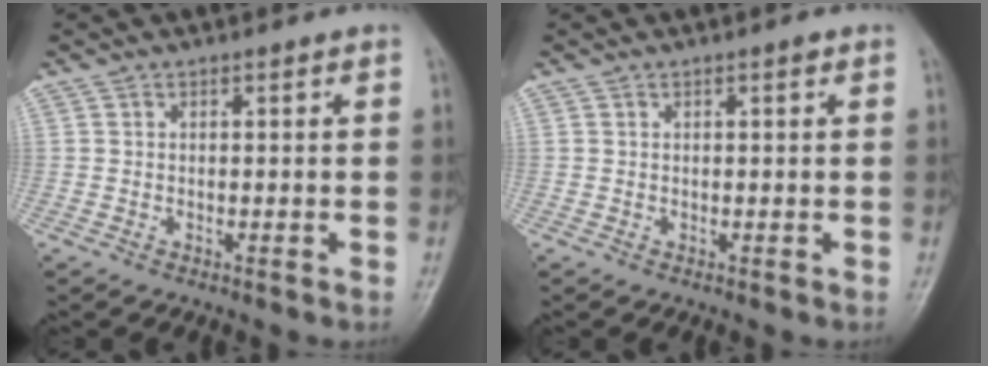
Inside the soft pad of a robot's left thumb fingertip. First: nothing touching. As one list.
[{"total": 0.7, "force": [0.4, 0.1, 0.6], "torque": [-0.009, 0.001, 0.004]}]